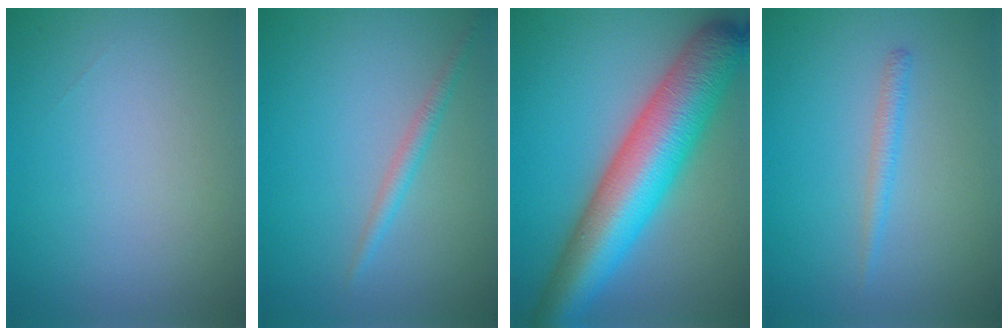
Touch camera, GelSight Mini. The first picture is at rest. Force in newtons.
{"total": 1.5, "press": 1.5, "slide": 0.1}
{"total": 11.2, "press": 11.2, "slide": 0.3}
{"total": 1.2, "press": 1.2, "slide": 0.0}